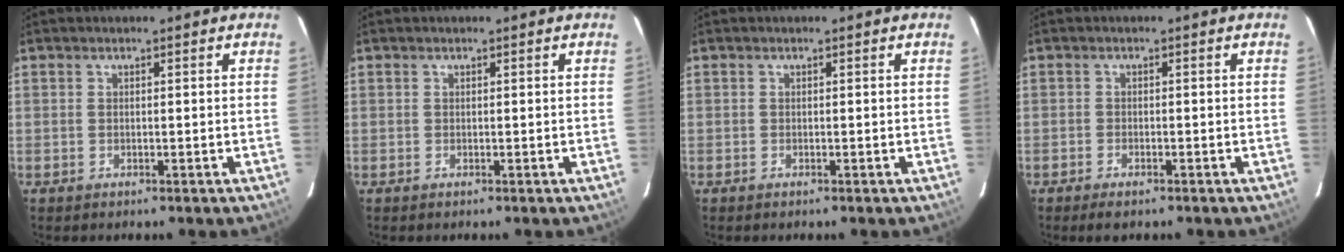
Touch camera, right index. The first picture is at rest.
{"total": 0.0}
{"total": 0.0}
{"total": 2.3, "force": [-1.8, 0.6, 1.3], "torque": [-0.035, -0.005, -0.035]}